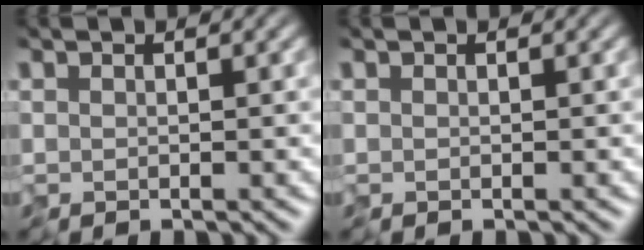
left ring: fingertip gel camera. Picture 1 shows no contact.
{"total": 0.0}